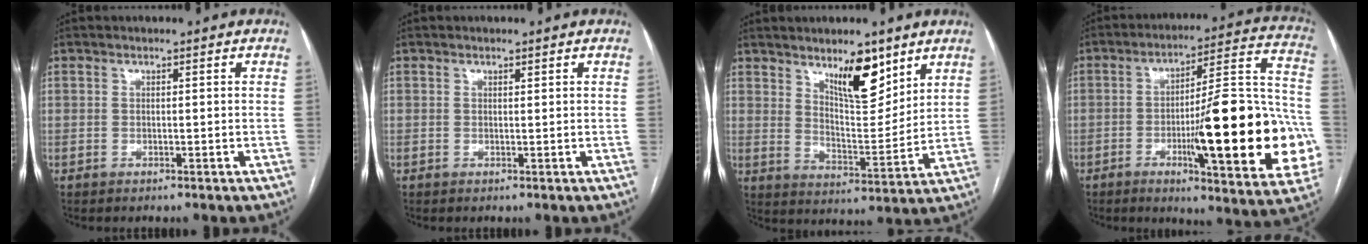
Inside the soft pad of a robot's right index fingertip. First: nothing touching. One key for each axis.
{"total": 0.0}
{"total": 9.7, "fx": 6.4, "fy": 2.9, "fz": 6.6, "tx": -0.112, "ty": -0.008, "tz": 0.113}
{"total": 25.5, "fx": -5.8, "fy": 4.1, "fz": 24.5, "tx": -0.282, "ty": 0.010, "tz": -0.074}